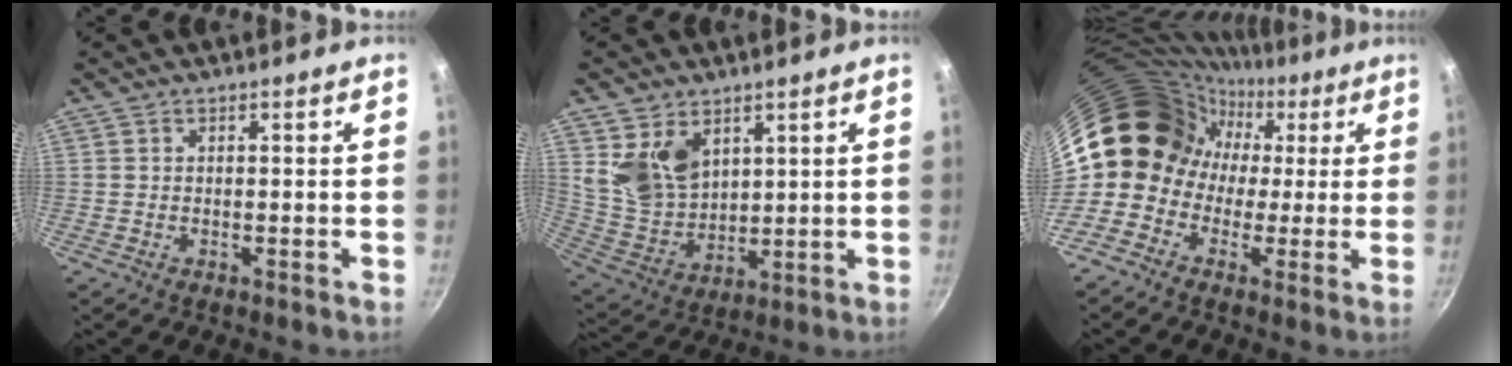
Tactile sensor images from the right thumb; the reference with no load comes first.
{"total": 11.1, "force": [4.8, 7.6, 6.4], "torque": [-0.097, -0.035, 0.111]}
{"total": 13.9, "force": [0.0, 12.8, 5.3], "torque": [-0.036, 0.044, -0.026]}